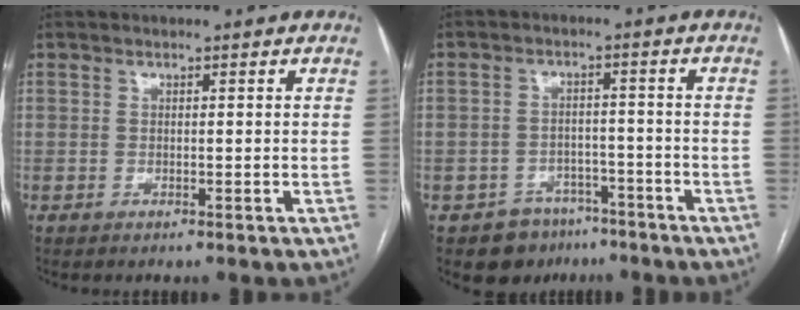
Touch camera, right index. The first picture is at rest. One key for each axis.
{"total": 6.5, "fx": -4.5, "fy": 4.6, "fz": 0.5, "tx": 0.005, "ty": 0.016, "tz": -0.062}